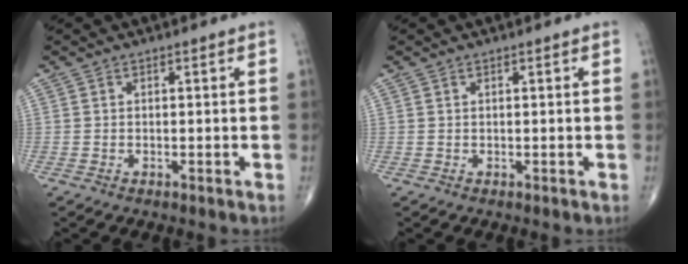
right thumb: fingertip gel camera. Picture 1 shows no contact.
{"total": 0.0}